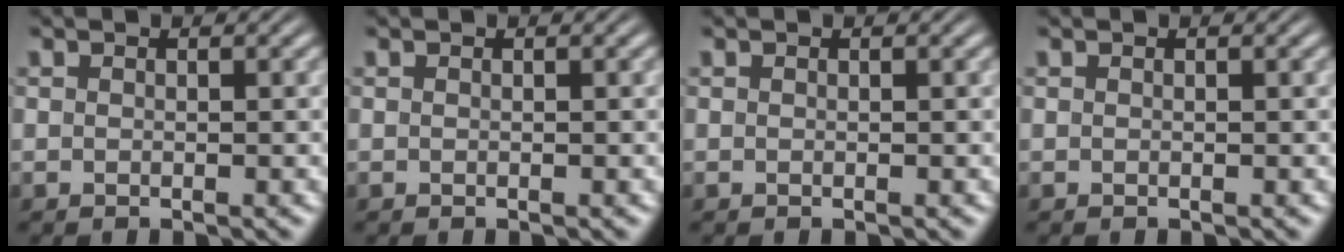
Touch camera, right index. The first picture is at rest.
{"total": 0.0}
{"total": 0.0}
{"total": 0.0}